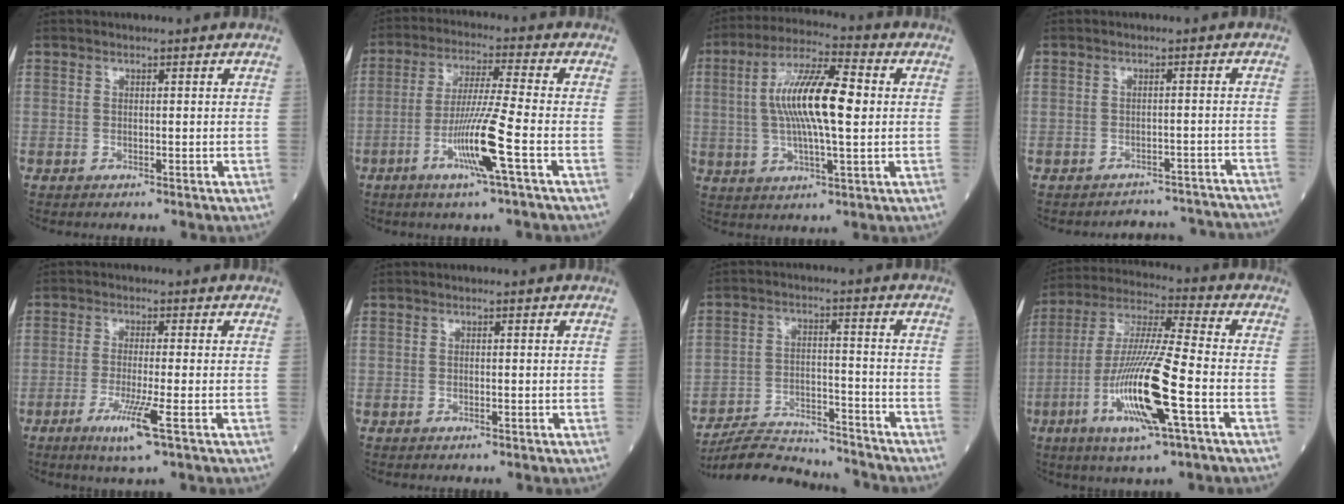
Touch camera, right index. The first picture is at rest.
{"total": 10.1, "force": [-3.9, -1.2, 9.3], "torque": [-0.182, -0.013, -0.076]}
{"total": 13.3, "force": [1.3, 2.6, 13.0], "torque": [-0.245, 0.017, 0.018]}
{"total": 9.2, "force": [-9.0, 1.6, -0.7], "torque": [0.026, 0.031, -0.094]}
{"total": 5.8, "force": [-2.6, -0.5, 5.2], "torque": [-0.099, -0.019, -0.049]}
{"total": 0.0}
{"total": 13.9, "force": [-13.5, 1.4, 2.8], "torque": [-0.042, 0.009, -0.214]}
{"total": 16.4, "force": [-5.3, 0.8, 15.5], "torque": [-0.315, -0.017, -0.101]}